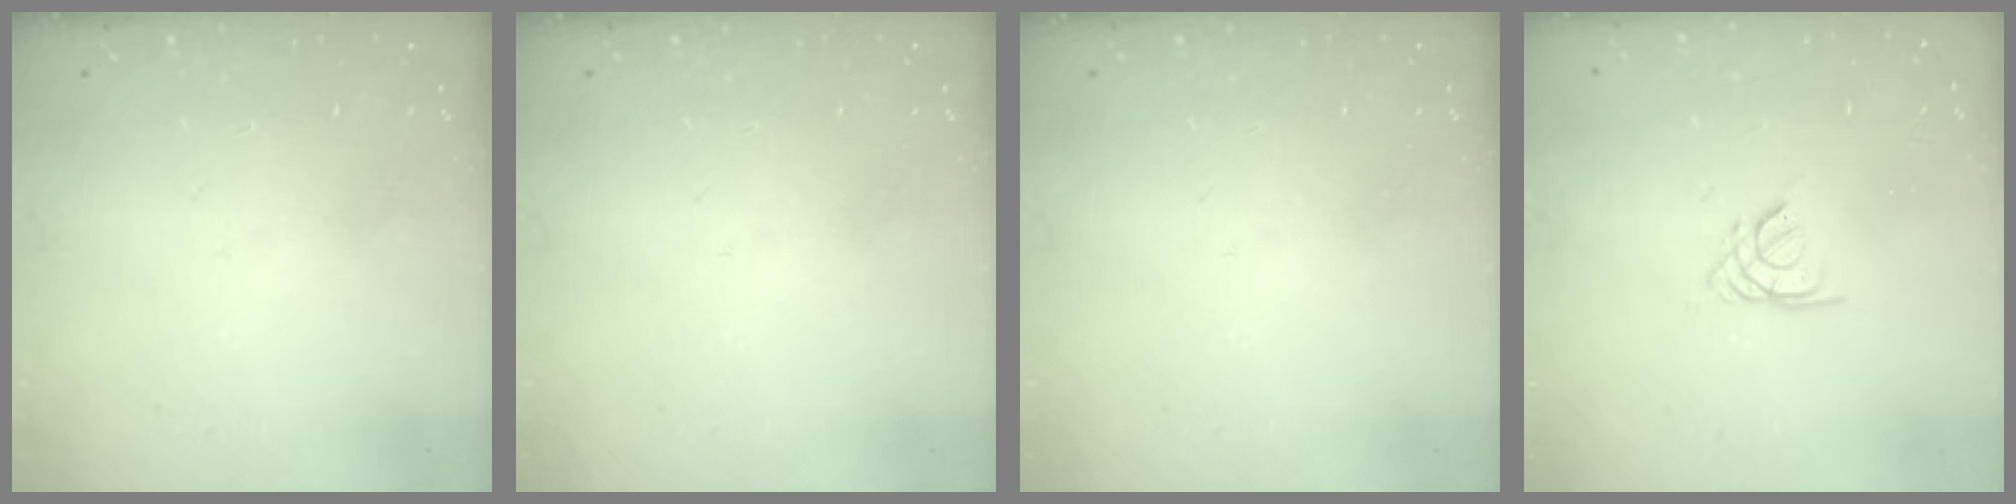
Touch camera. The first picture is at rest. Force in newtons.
{"total": 0.0}
{"total": 0.0}
{"total": 2.1, "press": 2.1, "slide": 0.4}